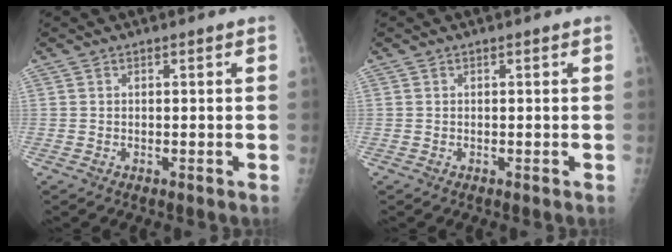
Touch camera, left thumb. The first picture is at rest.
{"total": 0.0}